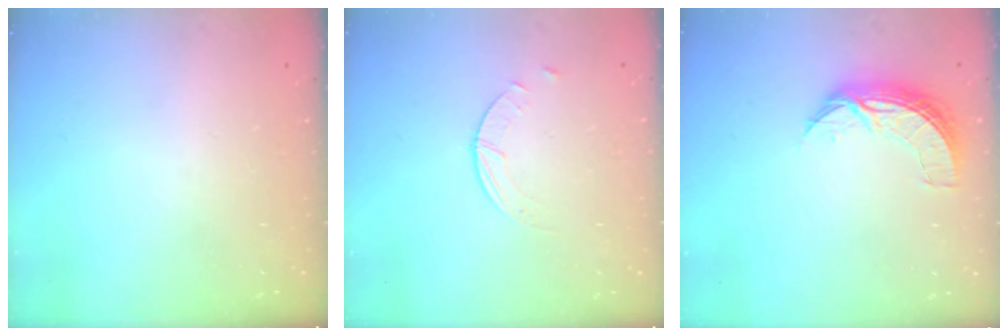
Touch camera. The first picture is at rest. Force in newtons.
{"total": 0.9, "press": 0.9, "slide": 0.2}
{"total": 7.7, "press": 7.7, "slide": 0.7}